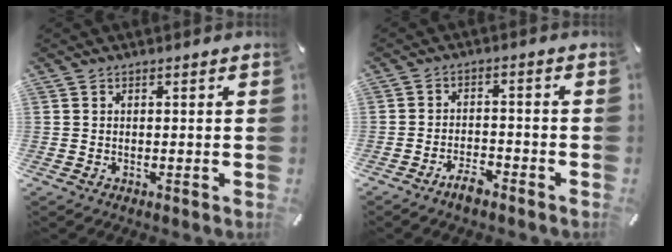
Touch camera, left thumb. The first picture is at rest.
{"total": 4.4, "force": [-3.7, 1.3, 2.1], "torque": [-0.047, 0.015, -0.072]}